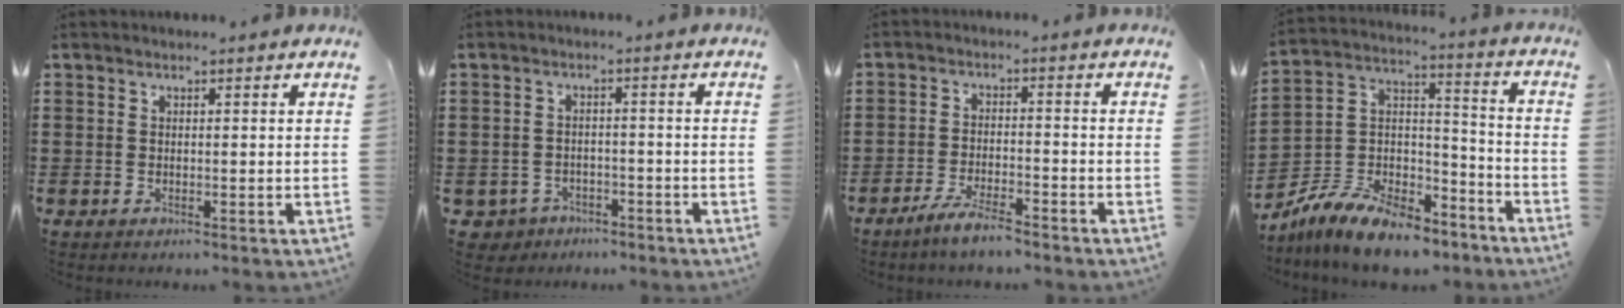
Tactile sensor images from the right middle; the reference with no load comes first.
{"total": 3.1, "force": [-2.8, 1.4, 0.0], "torque": [-0.016, -0.001, -0.063]}
{"total": 4.6, "force": [-4.1, 0.5, 2.1], "torque": [-0.048, -0.002, -0.081]}
{"total": 10.6, "force": [-9.2, 3.1, 4.4], "torque": [-0.100, 0.021, -0.186]}